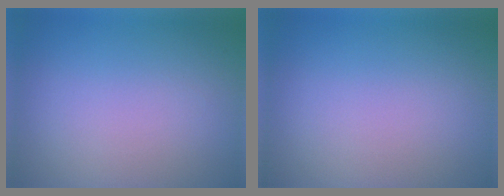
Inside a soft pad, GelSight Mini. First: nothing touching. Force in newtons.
{"total": 0.0}